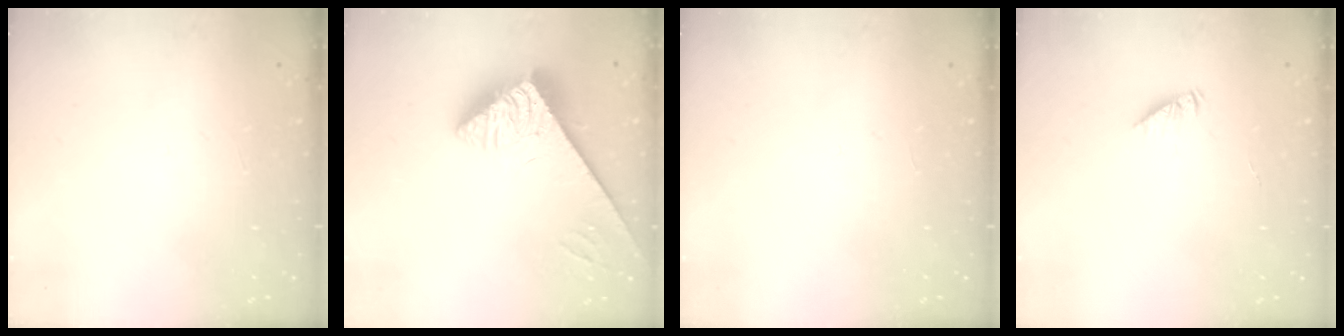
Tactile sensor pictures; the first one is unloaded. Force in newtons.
{"total": 3.9, "press": 3.8, "slide": 0.8}
{"total": 0.0}
{"total": 2.3, "press": 2.3, "slide": 0.3}